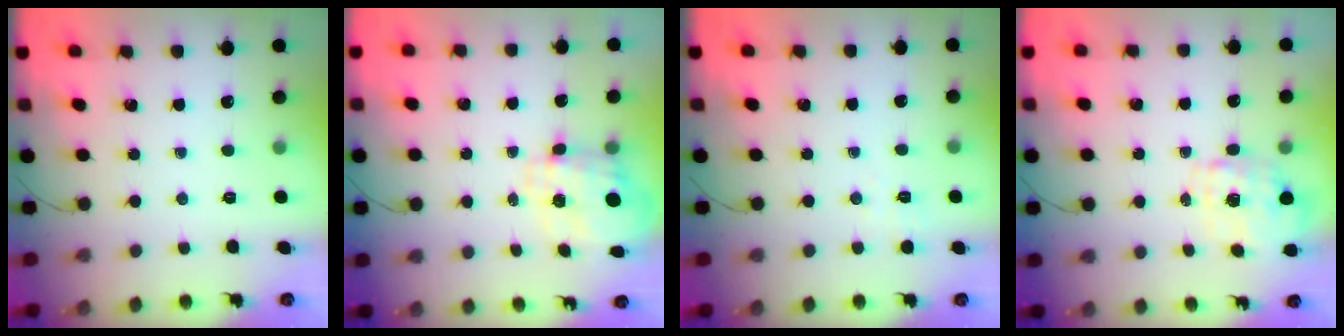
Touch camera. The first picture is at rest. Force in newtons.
{"total": 3.5, "press": 3.3, "slide": 1.1}
{"total": 2.1, "press": 1.6, "slide": 1.4}
{"total": 1.6, "press": 1.5, "slide": 0.5}